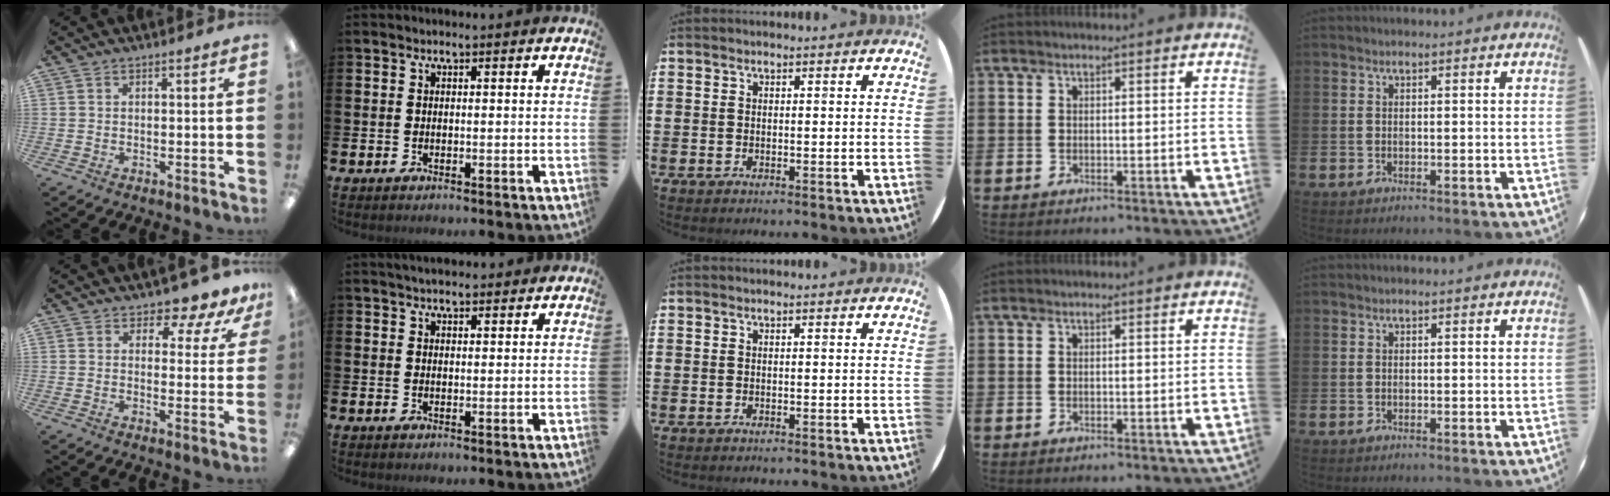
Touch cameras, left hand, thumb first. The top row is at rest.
{"thumb": {"total": 5.7, "force": [4.8, 2.3, 2.1], "torque": [-0.028, -0.034, 0.082]}, "index": {"total": 2.6, "force": [2.4, 0.6, 0.5], "torque": [-0.007, -0.006, 0.042]}}